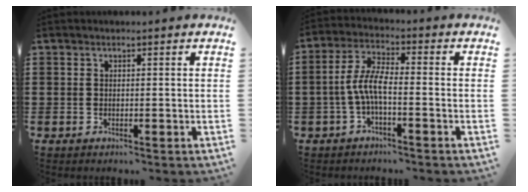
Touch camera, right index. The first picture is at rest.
{"total": 5.5, "force": [-1.6, 1.0, 5.2], "torque": [-0.122, -0.010, -0.037]}